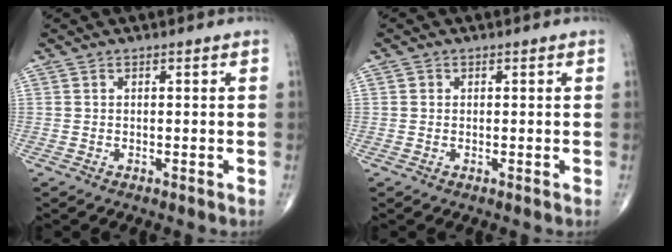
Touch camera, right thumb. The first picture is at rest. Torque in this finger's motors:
{"motor_torque": [-0.33, -0.33, -0.22, -0.06, 0.02]}